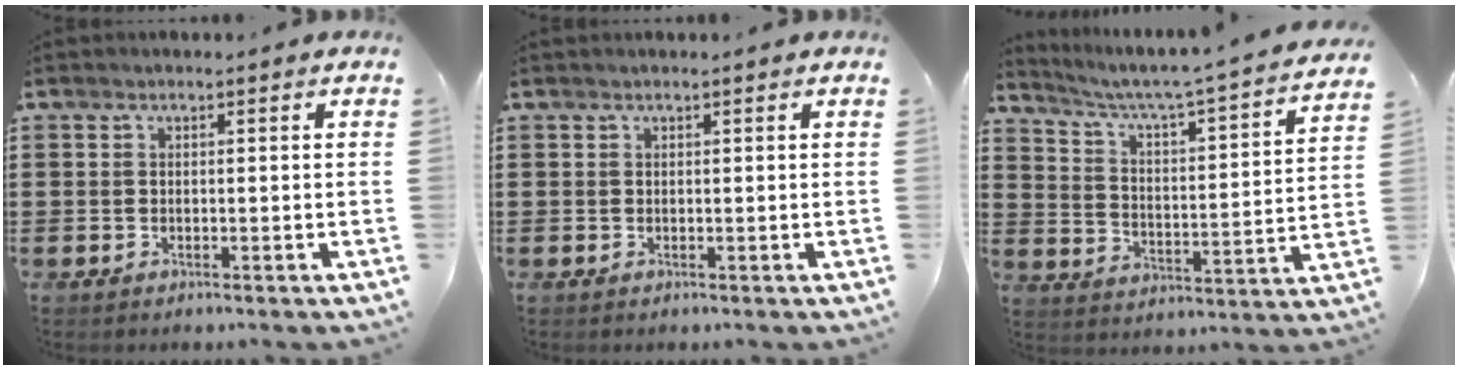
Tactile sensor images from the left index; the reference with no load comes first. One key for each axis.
{"total": 0.0}
{"total": 3.6, "fx": 3.1, "fy": -0.7, "fz": 1.7, "tx": -0.052, "ty": -0.041, "tz": 0.037}